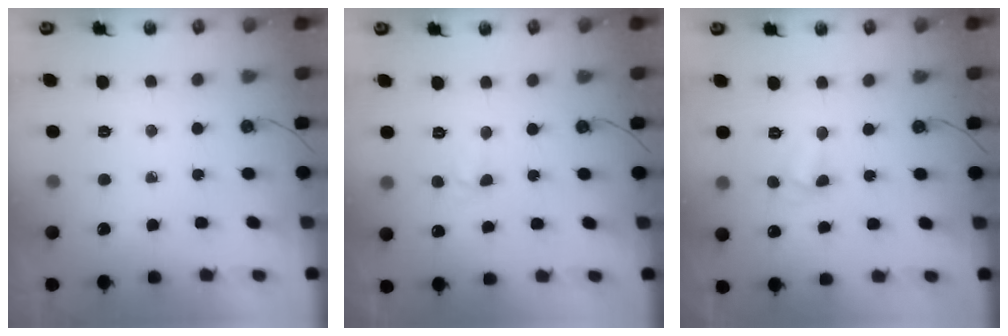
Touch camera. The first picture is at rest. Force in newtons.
{"total": 4.0, "press": 4.0, "slide": 0.6}
{"total": 3.9, "press": 3.9, "slide": 0.4}